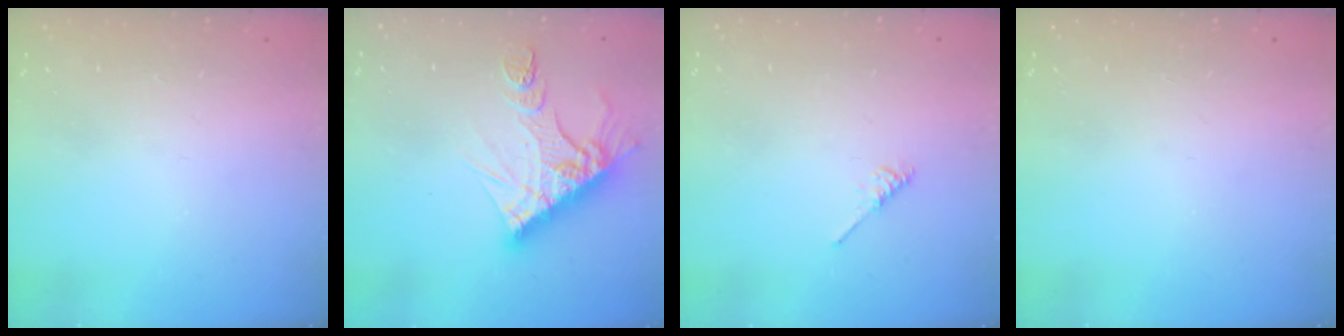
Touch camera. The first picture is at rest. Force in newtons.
{"total": 13.5, "press": 13.4, "slide": 1.2}
{"total": 2.1, "press": 2.1, "slide": 0.4}
{"total": 0.0}